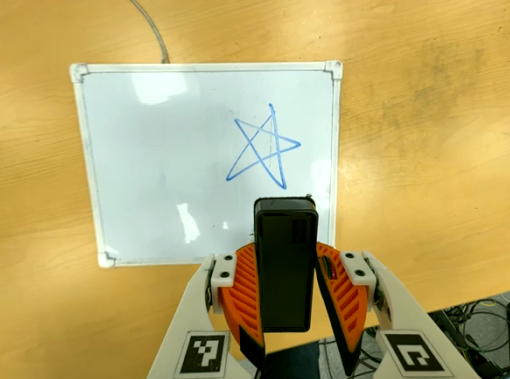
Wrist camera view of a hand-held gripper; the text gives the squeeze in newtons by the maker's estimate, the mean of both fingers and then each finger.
{"total": 4.9, "left": 4.4, "right": 5.4}